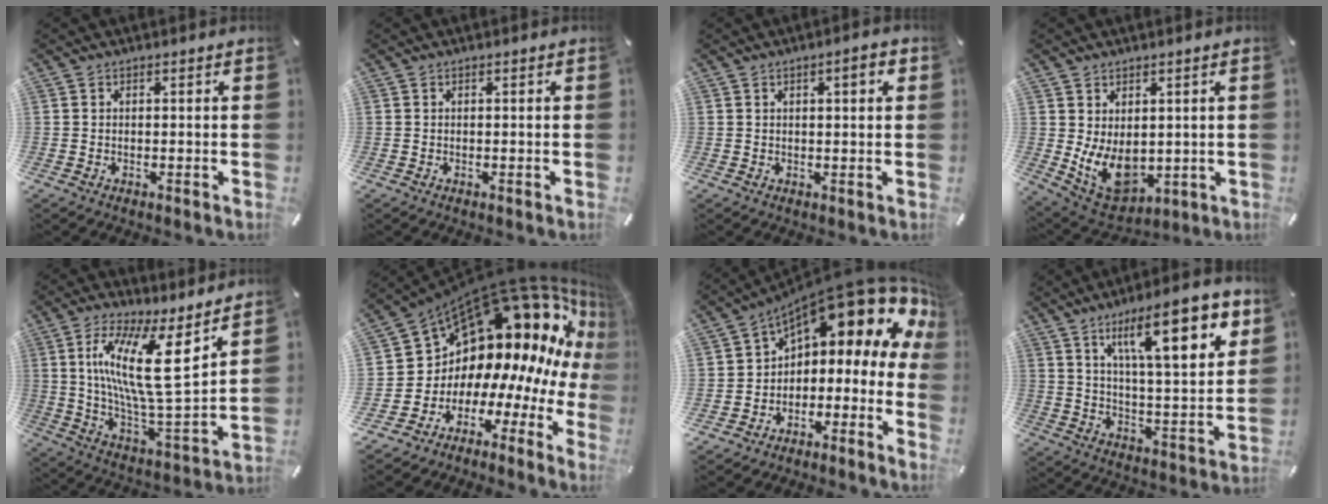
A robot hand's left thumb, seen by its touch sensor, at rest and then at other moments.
{"total": 0.0}
{"total": 3.7, "force": [1.5, 1.0, 3.2], "torque": [-0.057, 0.001, 0.021]}
{"total": 9.8, "force": [0.8, 7.2, 6.5], "torque": [-0.123, -0.020, 0.023]}
{"total": 19.1, "force": [7.6, 5.4, 16.7], "torque": [-0.304, -0.036, 0.115]}
{"total": 18.8, "force": [12.2, 10.6, 9.5], "torque": [-0.127, -0.142, 0.235]}
{"total": 14.9, "force": [9.8, 5.9, 9.5], "torque": [-0.130, -0.081, 0.154]}
{"total": 17.8, "force": [9.8, 5.2, 13.9], "torque": [-0.219, -0.040, 0.152]}